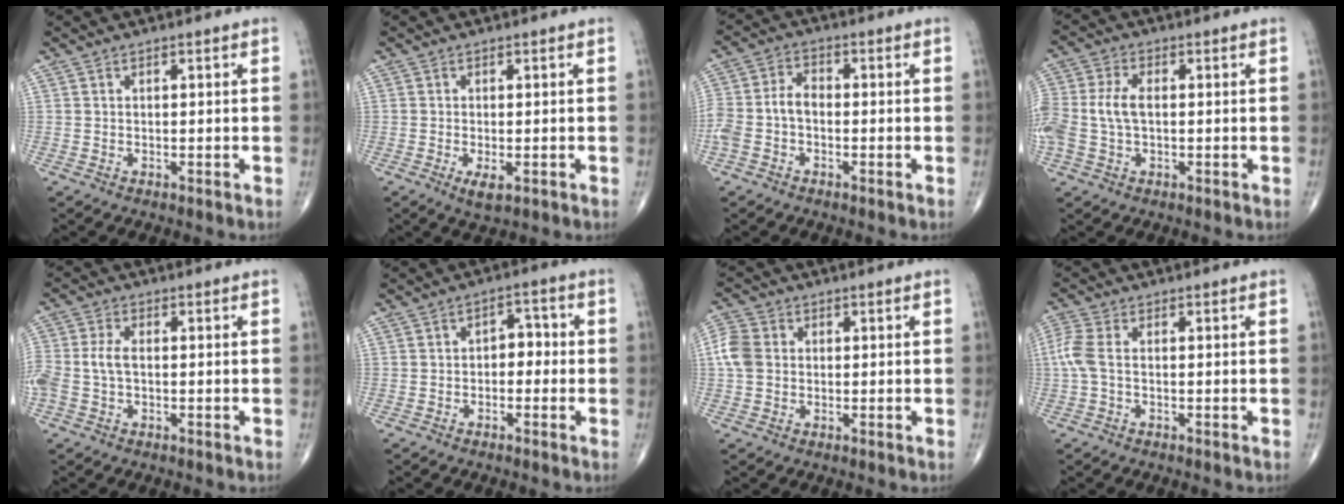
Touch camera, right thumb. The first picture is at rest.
{"total": 2.8, "force": [-1.1, 1.0, 2.4], "torque": [-0.043, -0.007, -0.017]}
{"total": 6.9, "force": [-1.6, 4.4, 5.1], "torque": [-0.113, 0.025, -0.038]}
{"total": 8.6, "force": [-0.1, 5.2, 6.9], "torque": [-0.176, 0.016, -0.002]}
{"total": 5.8, "force": [-0.5, 3.4, 4.6], "torque": [-0.125, 0.012, -0.011]}
{"total": 4.0, "force": [-0.5, 2.7, 2.9], "torque": [-0.016, 0.019, -0.018]}
{"total": 5.4, "force": [0.3, 4.4, 3.1], "torque": [-0.072, 0.011, 0.000]}
{"total": 4.3, "force": [-0.3, 2.1, 3.7], "torque": [-0.115, 0.006, -0.013]}